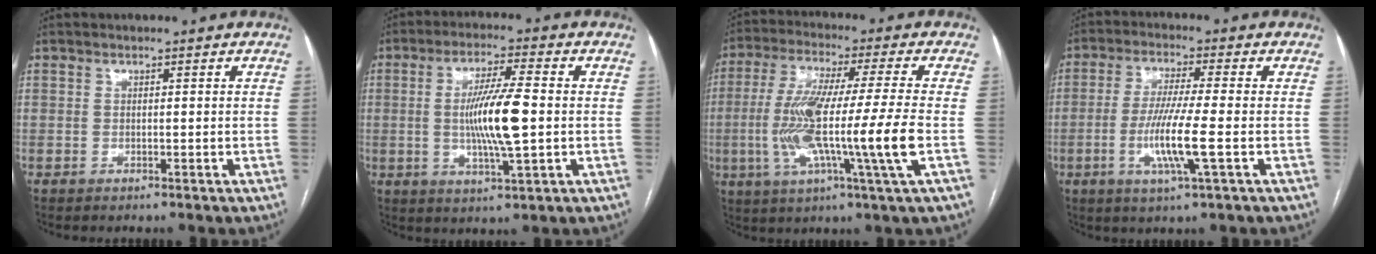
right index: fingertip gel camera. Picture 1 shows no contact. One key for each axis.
{"total": 10.1, "fx": -0.3, "fy": 0.6, "fz": 10.0, "tx": -0.190, "ty": -0.006, "tz": -0.009}
{"total": 16.1, "fx": -2.6, "fy": -1.0, "fz": 15.8, "tx": -0.308, "ty": -0.015, "tz": -0.059}
{"total": 8.8, "fx": -2.2, "fy": -0.5, "fz": 8.5, "tx": -0.172, "ty": -0.015, "tz": -0.045}